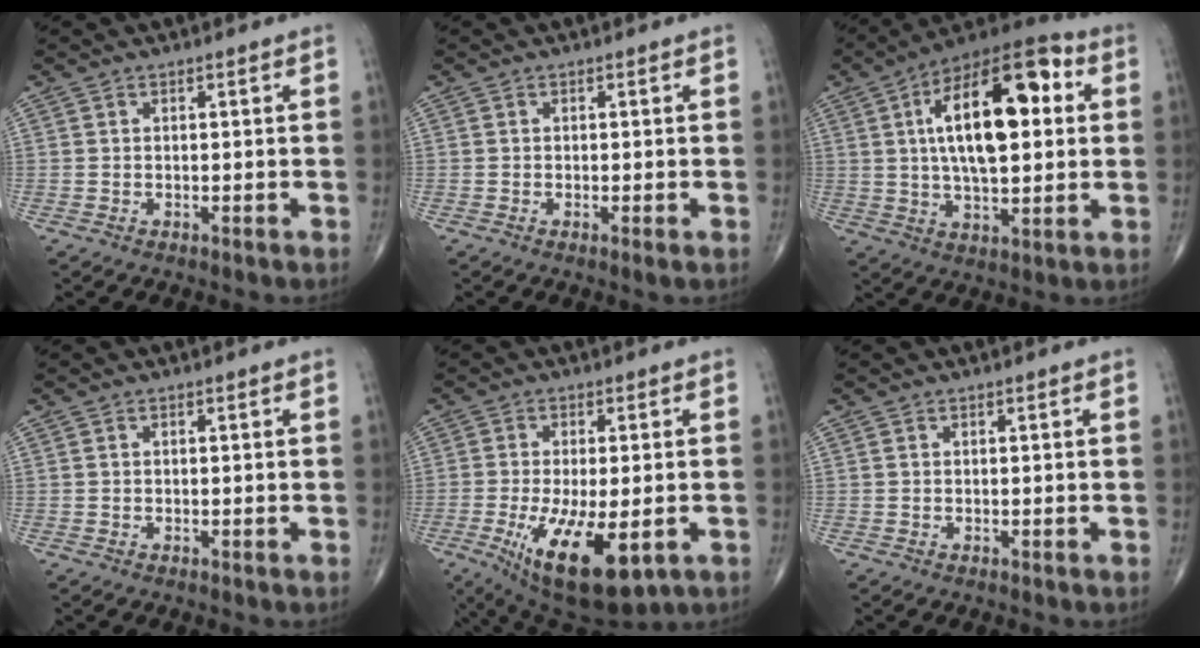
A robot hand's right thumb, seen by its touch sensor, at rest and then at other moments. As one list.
[{"total": 1.0, "force": [-0.4, -0.1, 0.8], "torque": [-0.023, -0.005, -0.009]}, {"total": 22.0, "force": [4.5, 9.7, 19.2], "torque": [-0.296, 0.014, 0.063]}, {"total": 0.0}, {"total": 15.9, "force": [-5.6, 6.1, 13.6], "torque": [-0.240, -0.021, -0.071]}, {"total": 0.0}]